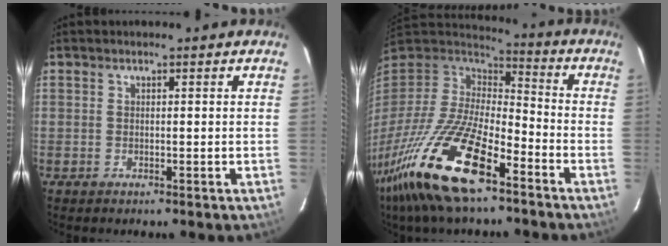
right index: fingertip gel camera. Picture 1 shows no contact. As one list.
[{"total": 24.2, "force": [-15.1, 7.8, 17.3], "torque": [-0.351, -0.050, -0.283]}]